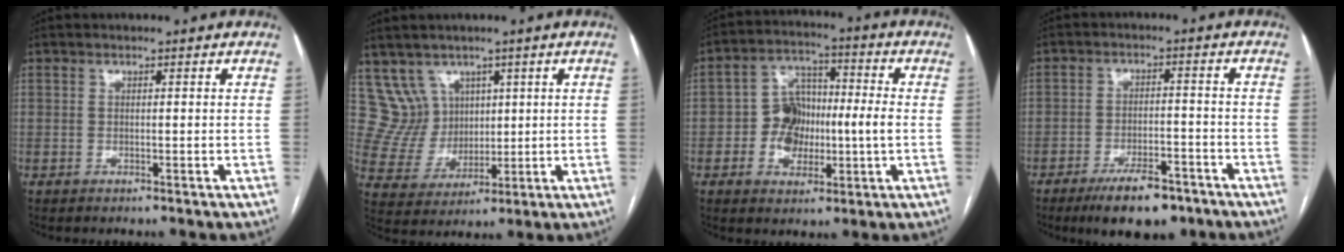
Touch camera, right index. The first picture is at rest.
{"total": 7.4, "force": [4.4, 5.9, 0.3], "torque": [-0.018, 0.031, 0.101]}
{"total": 9.0, "force": [-1.3, 5.5, 7.0], "torque": [-0.125, 0.027, -0.019]}
{"total": 9.2, "force": [-6.5, 3.2, 5.6], "torque": [-0.087, -0.004, -0.103]}